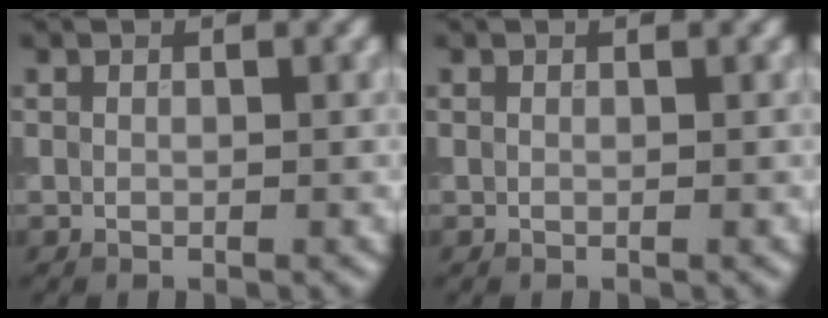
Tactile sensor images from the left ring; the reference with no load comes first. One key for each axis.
{"total": 0.0}